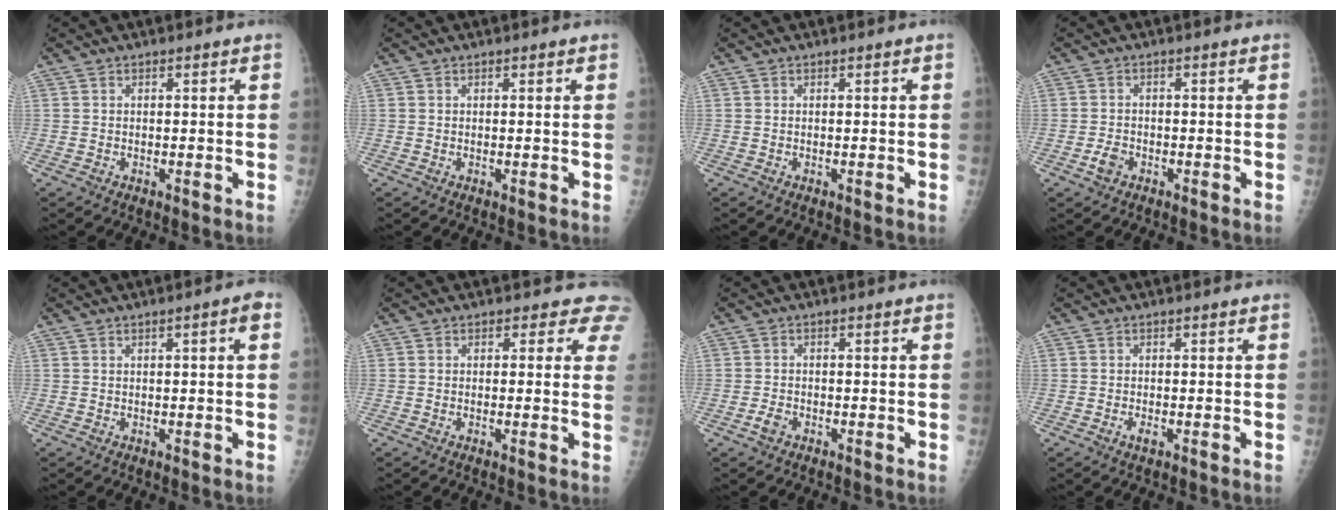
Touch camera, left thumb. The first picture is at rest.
{"total": 0.0}
{"total": 0.0}
{"total": 2.4, "force": [-1.4, 1.6, 1.0], "torque": [-0.018, 0.006, -0.024]}
{"total": 2.5, "force": [0.7, 0.3, 2.4], "torque": [-0.036, 0.008, 0.010]}
{"total": 4.0, "force": [3.1, 2.4, 0.7], "torque": [0.028, -0.013, 0.011]}
{"total": 1.7, "force": [-1.1, 1.1, 0.7], "torque": [-0.017, 0.001, -0.021]}
{"total": 1.0, "force": [-0.6, 0.5, 0.7], "torque": [-0.012, -0.002, -0.011]}